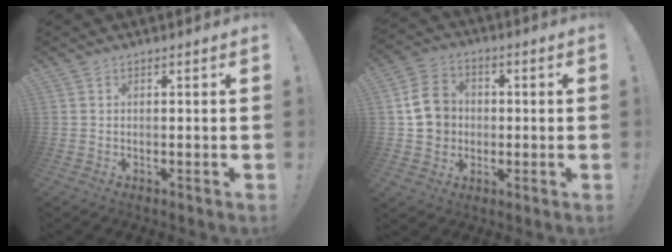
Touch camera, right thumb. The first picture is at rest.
{"total": 11.4, "force": [0.4, 10.3, 5.0], "torque": [-0.064, 0.018, 0.018]}